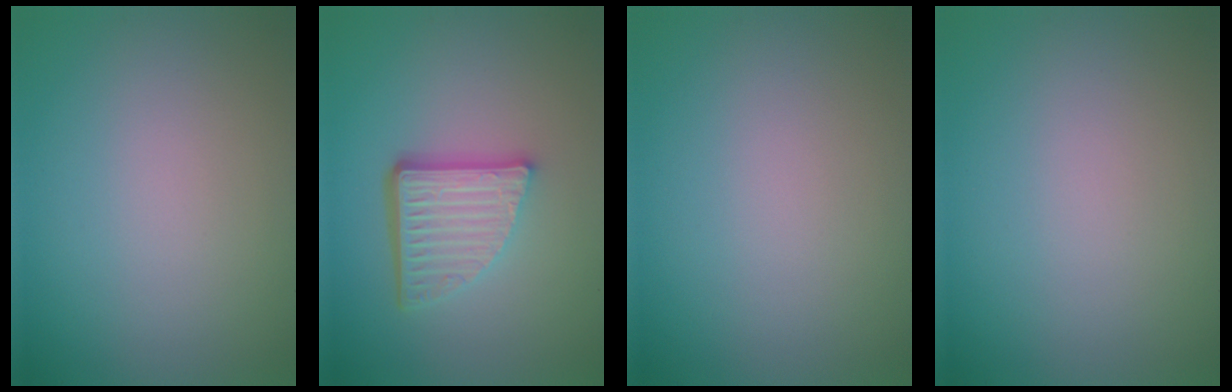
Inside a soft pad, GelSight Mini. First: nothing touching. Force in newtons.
{"total": 5.7, "press": 3.8, "slide": 4.2}
{"total": 0.0}
{"total": 0.0}